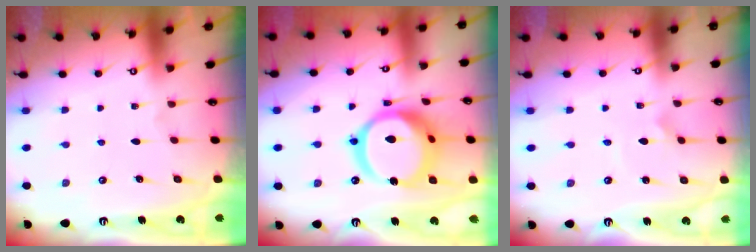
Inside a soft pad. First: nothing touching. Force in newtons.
{"total": 20.8, "press": 20.7, "slide": 2.4}
{"total": 1.5, "press": 1.5, "slide": 0.0}